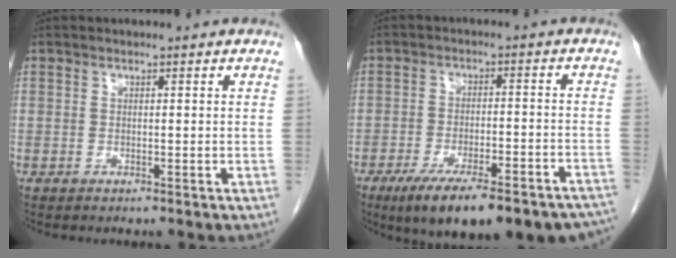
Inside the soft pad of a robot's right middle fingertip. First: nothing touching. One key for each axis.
{"total": 21.7, "fx": -17.0, "fy": 5.1, "fz": 12.4, "tx": -0.132, "ty": -0.003, "tz": -0.230}